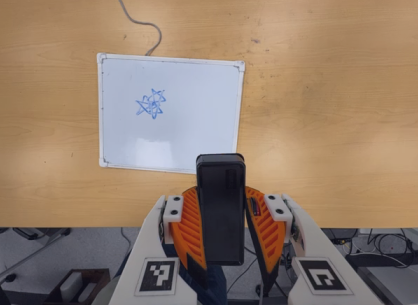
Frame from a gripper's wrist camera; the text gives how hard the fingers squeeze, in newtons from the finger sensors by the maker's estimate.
{"total": 9.7, "left": 7.9, "right": 11.4}